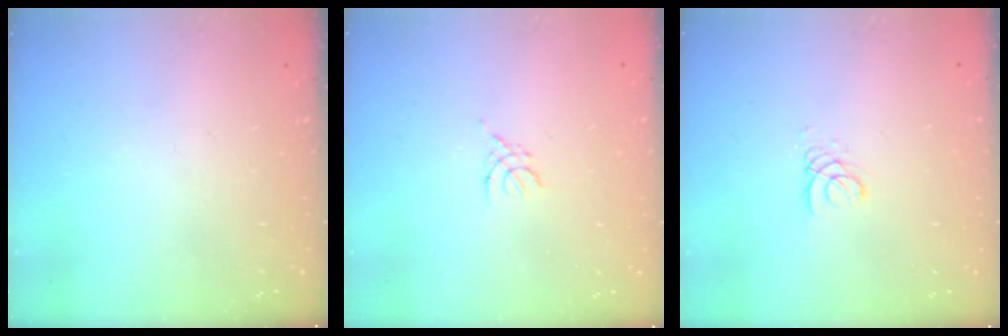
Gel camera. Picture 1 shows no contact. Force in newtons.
{"total": 1.8, "press": 1.7, "slide": 0.4}
{"total": 2.6, "press": 2.6, "slide": 0.2}